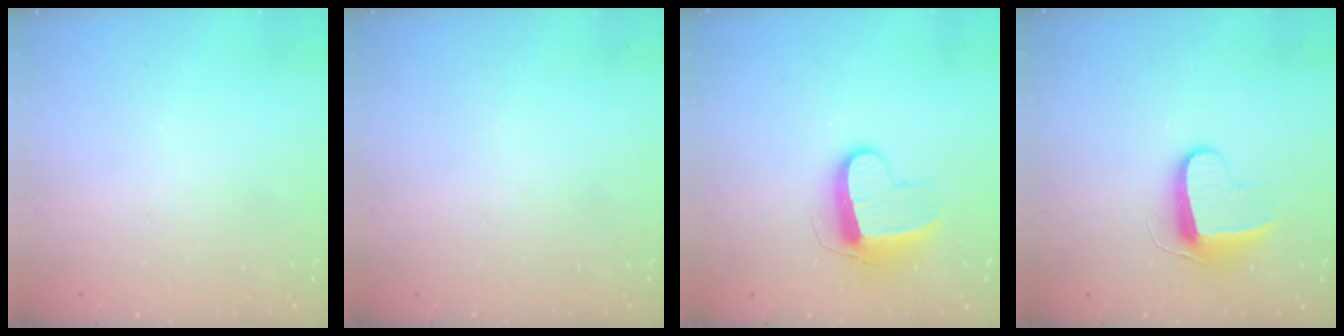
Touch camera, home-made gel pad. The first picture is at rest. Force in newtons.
{"total": 0.0}
{"total": 10.5, "press": 10.5, "slide": 0.4}
{"total": 9.0, "press": 8.9, "slide": 0.7}